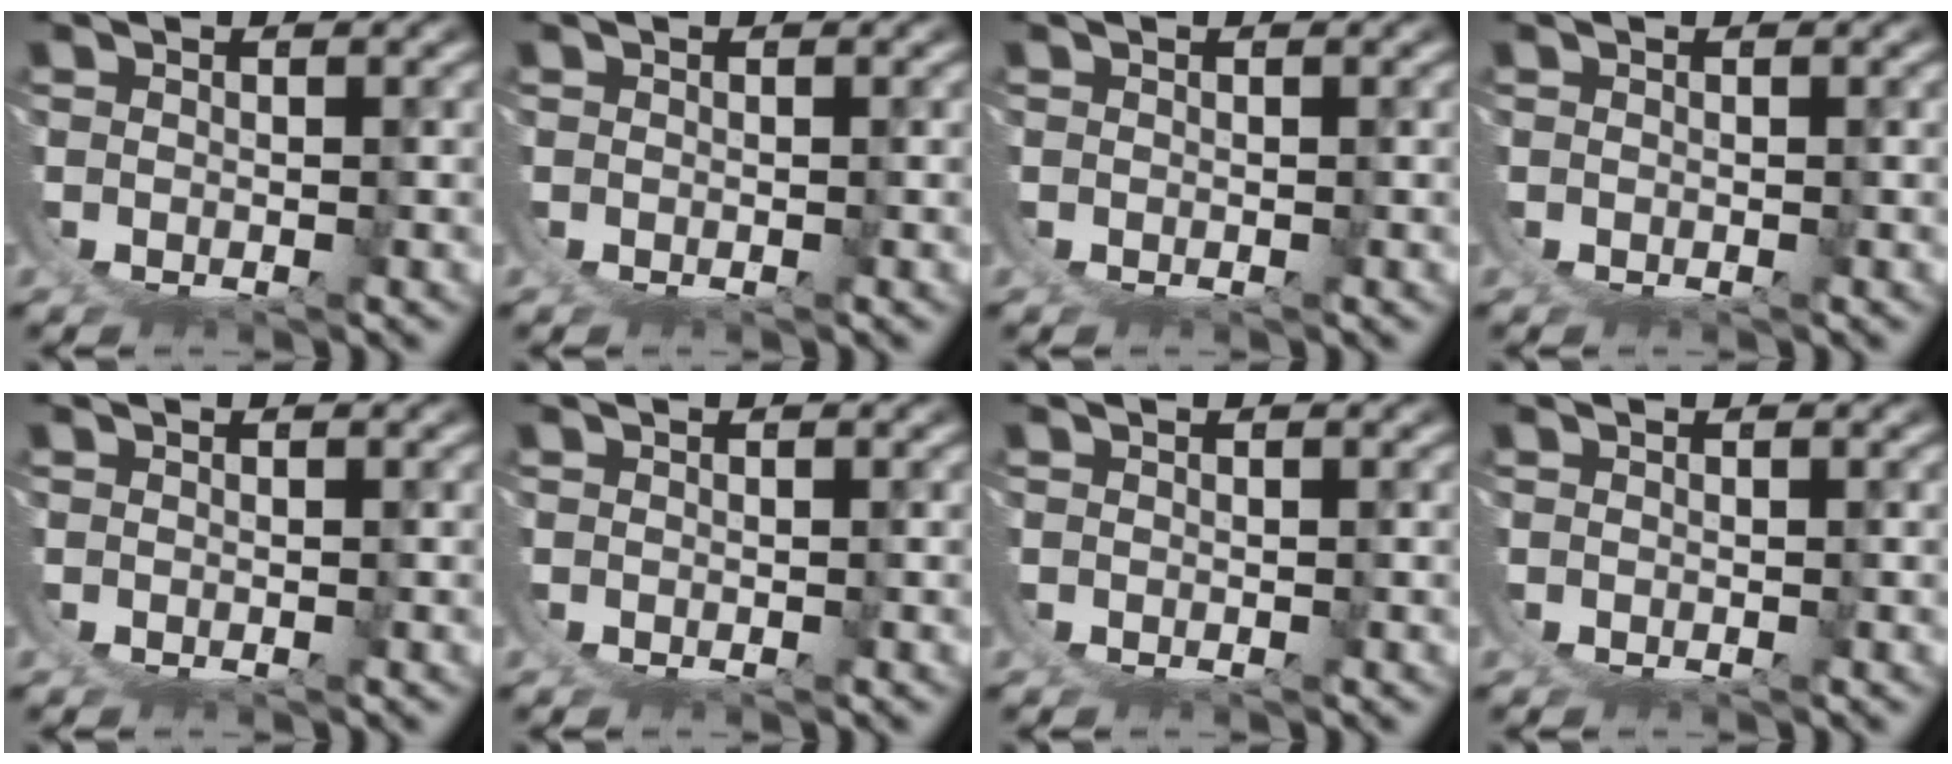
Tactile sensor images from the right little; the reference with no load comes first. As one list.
[{"total": 0.0}, {"total": 0.0}, {"total": 0.0}, {"total": 0.0}, {"total": 0.0}, {"total": 0.0}, {"total": 0.0}]